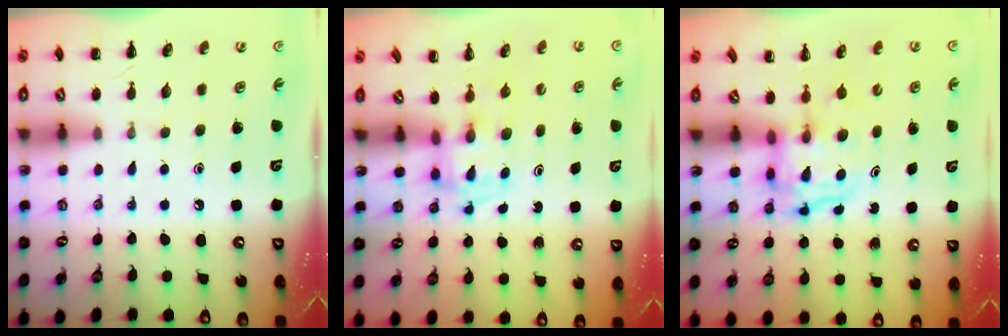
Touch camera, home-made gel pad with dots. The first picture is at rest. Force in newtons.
{"total": 2.9, "press": 2.9, "slide": 0.2}
{"total": 3.6, "press": 3.6, "slide": 0.4}